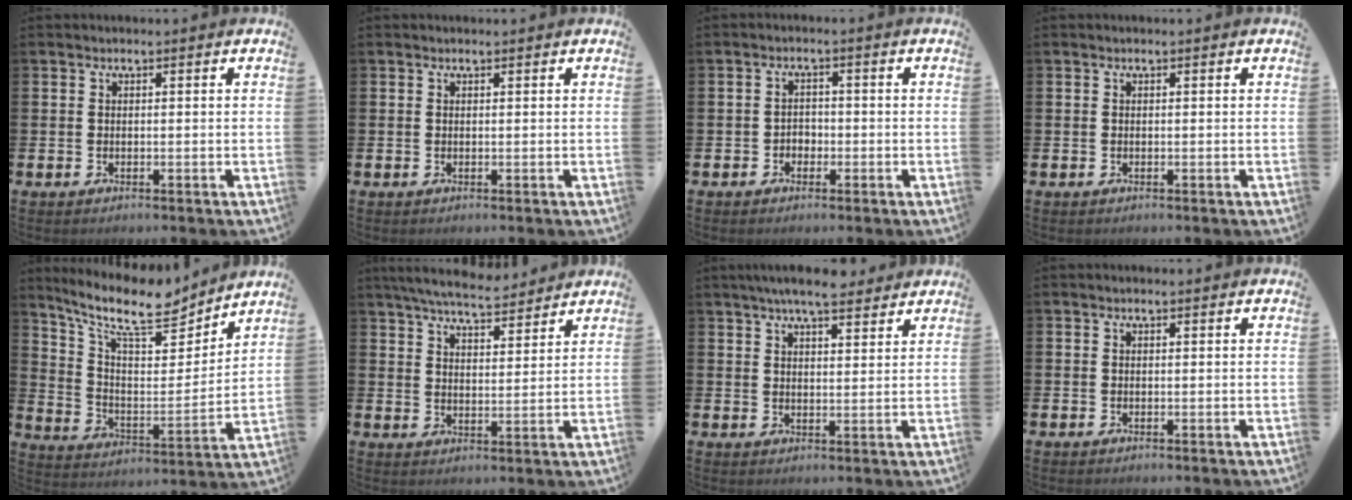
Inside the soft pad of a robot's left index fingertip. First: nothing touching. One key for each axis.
{"total": 0.0}
{"total": 1.9, "fx": -1.1, "fy": 1.5, "fz": 0.5, "tx": -0.011, "ty": 0.004, "tz": -0.025}
{"total": 0.0}
{"total": 11.1, "fx": 9.2, "fy": 3.2, "fz": 5.3, "tx": -0.133, "ty": -0.058, "tz": 0.156}
{"total": 6.5, "fx": 6.3, "fy": 0.8, "fz": 1.7, "tx": -0.049, "ty": -0.029, "tz": 0.113}
{"total": 5.8, "fx": 5.4, "fy": 0.9, "fz": 2.0, "tx": -0.043, "ty": -0.019, "tz": 0.096}
{"total": 0.0}